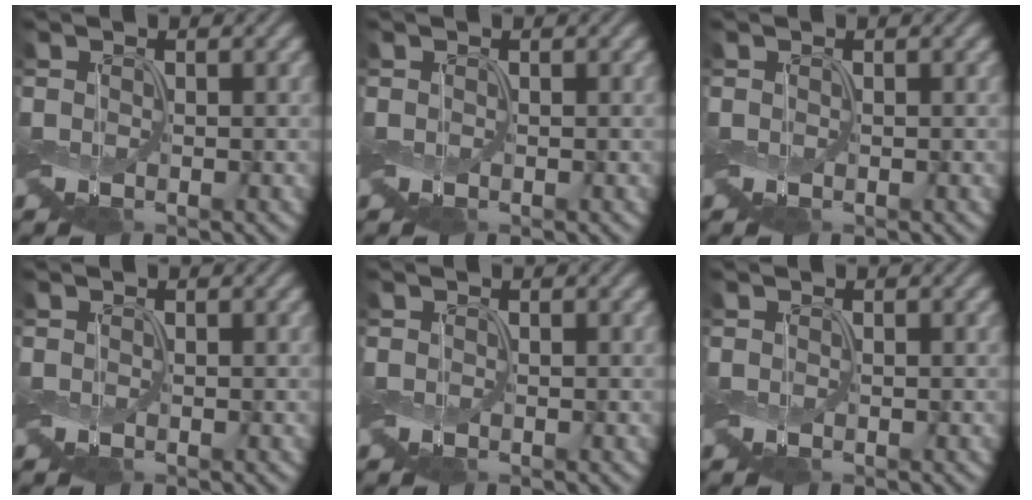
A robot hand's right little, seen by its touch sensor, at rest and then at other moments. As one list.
[{"total": 0.0}, {"total": 0.0}, {"total": 0.0}, {"total": 0.0}, {"total": 0.0}]